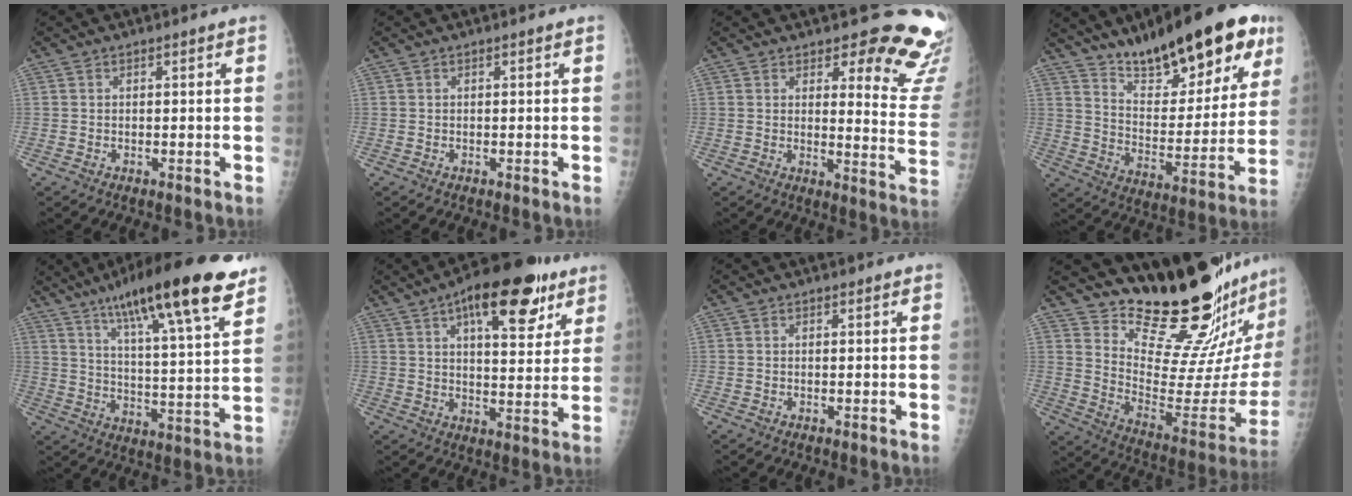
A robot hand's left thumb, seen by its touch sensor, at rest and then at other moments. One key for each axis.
{"total": 0.0}
{"total": 15.9, "fx": 13.2, "fy": 4.8, "fz": 7.6, "tx": -0.035, "ty": -0.121, "tz": 0.132}
{"total": 24.9, "fx": 16.3, "fy": 8.4, "fz": 16.8, "tx": -0.208, "ty": -0.069, "tz": 0.253}
{"total": 23.7, "fx": 15.4, "fy": 4.0, "fz": 17.5, "tx": -0.262, "ty": -0.045, "tz": 0.241}
{"total": 15.4, "fx": 8.0, "fy": 5.9, "fz": 11.8, "tx": -0.140, "ty": -0.017, "tz": 0.113}
{"total": 0.7, "fx": 0.5, "fy": 0.3, "fz": 0.3, "tx": -0.006, "ty": -0.003, "tz": 0.006}
{"total": 24.5, "fx": 21.2, "fy": 3.6, "fz": 11.7, "tx": -0.140, "ty": -0.197, "tz": 0.308}